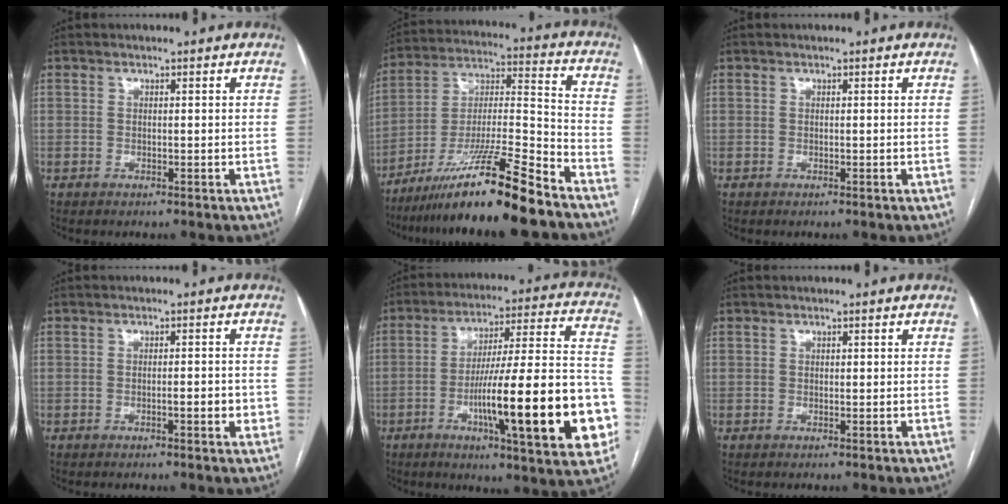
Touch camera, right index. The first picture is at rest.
{"total": 17.7, "force": [-13.5, -0.9, 11.5], "torque": [-0.224, -0.020, -0.240]}
{"total": 0.0}
{"total": 2.8, "force": [-0.7, 0.7, 2.6], "torque": [-0.041, 0.001, -0.009]}
{"total": 24.4, "force": [-7.2, 2.5, 23.1], "torque": [-0.297, 0.004, -0.101]}
{"total": 0.5, "force": [0.1, 0.3, 0.4], "torque": [-0.004, 0.001, 0.002]}